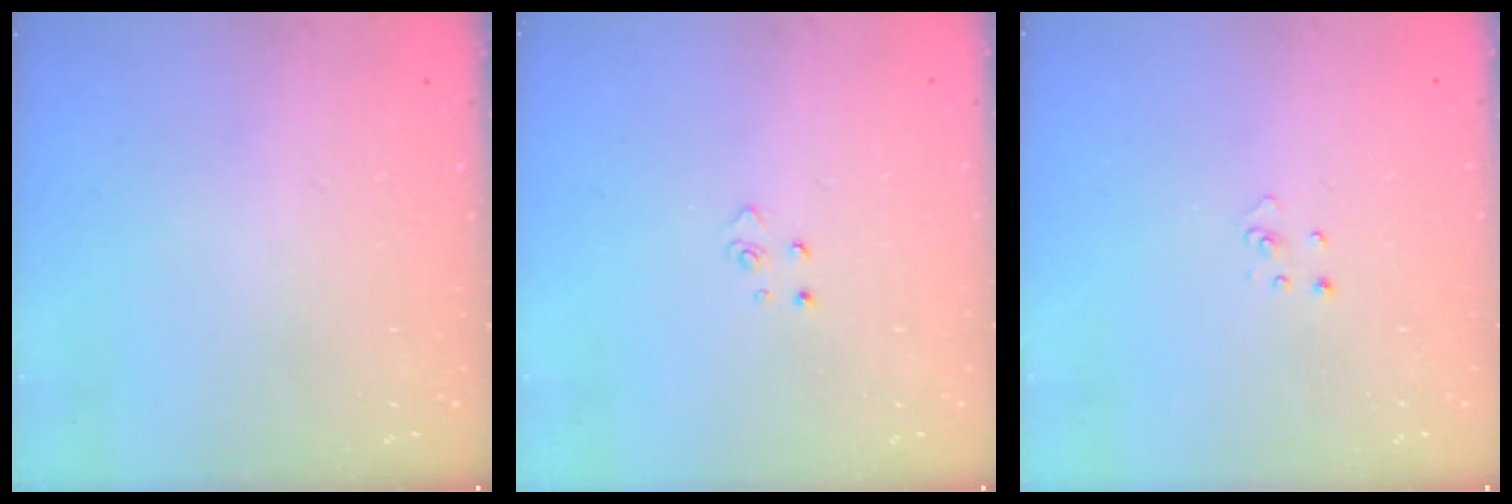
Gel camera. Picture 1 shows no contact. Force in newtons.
{"total": 2.6, "press": 2.6, "slide": 0.3}
{"total": 2.2, "press": 2.2, "slide": 0.2}